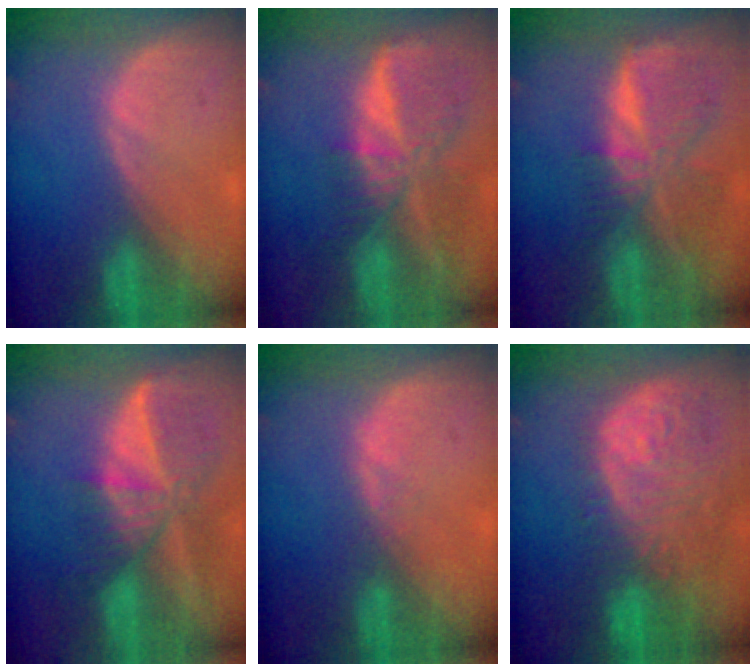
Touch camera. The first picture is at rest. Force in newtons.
{"total": 9.5, "press": 8.3, "slide": 4.7}
{"total": 9.1, "press": 8.0, "slide": 4.5}
{"total": 9.4, "press": 8.2, "slide": 4.6}
{"total": 1.0, "press": 1.0, "slide": 0.2}
{"total": 13.7, "press": 11.4, "slide": 7.6}